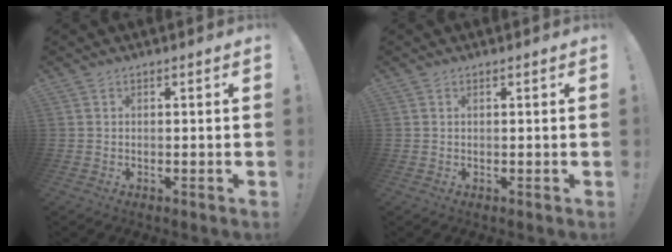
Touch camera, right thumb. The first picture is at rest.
{"total": 0.0}